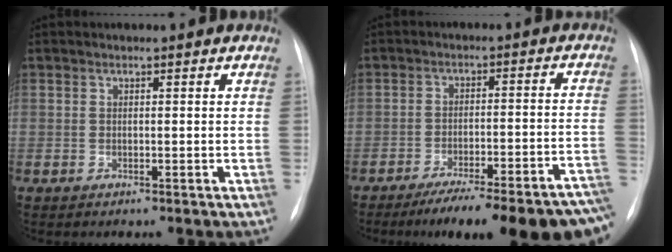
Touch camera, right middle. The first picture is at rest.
{"total": 23.1, "force": [-18.1, 3.4, 13.8], "torque": [-0.115, 0.006, -0.240]}